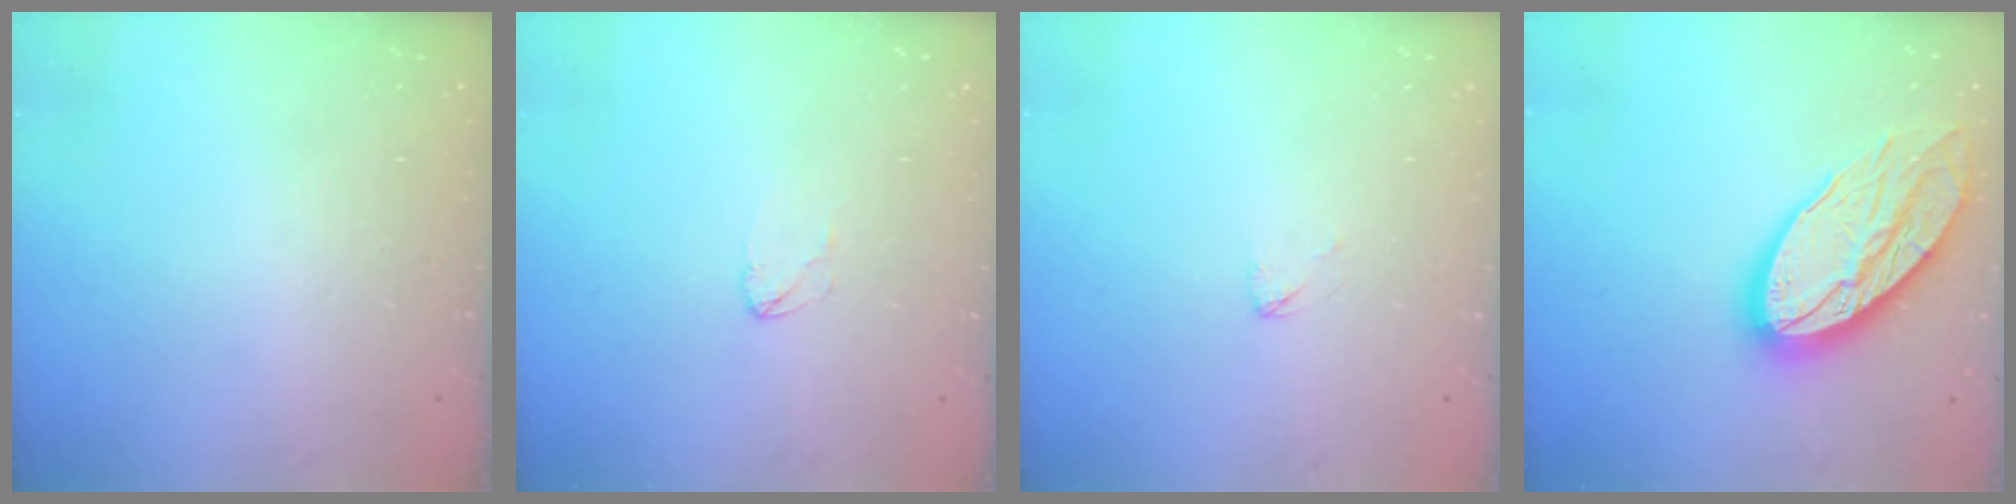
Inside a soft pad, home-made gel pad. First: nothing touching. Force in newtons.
{"total": 2.6, "press": 2.6, "slide": 0.2}
{"total": 1.9, "press": 1.9, "slide": 0.1}
{"total": 21.2, "press": 21.1, "slide": 2.0}